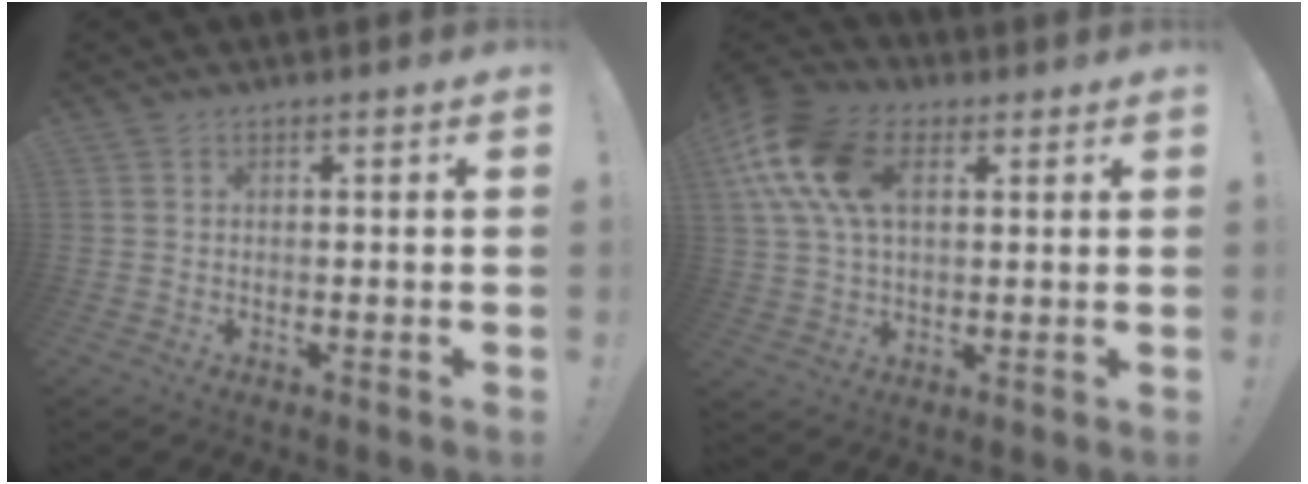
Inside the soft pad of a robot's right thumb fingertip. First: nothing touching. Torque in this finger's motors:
{"motor_torque": [0.03, 0.97, 1.51, -0.40, 0.43]}